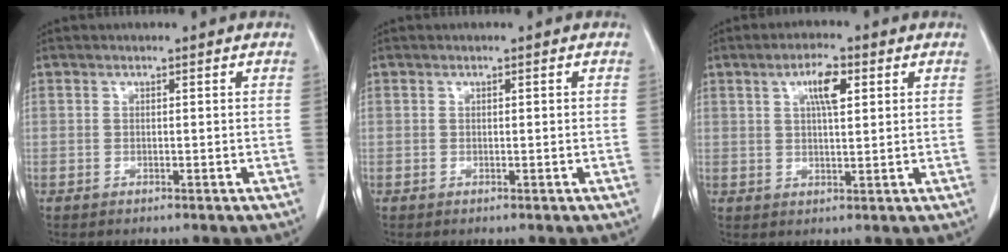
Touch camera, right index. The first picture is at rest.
{"total": 0.0}
{"total": 5.2, "force": [2.0, 1.2, 4.6], "torque": [-0.084, 0.004, 0.036]}